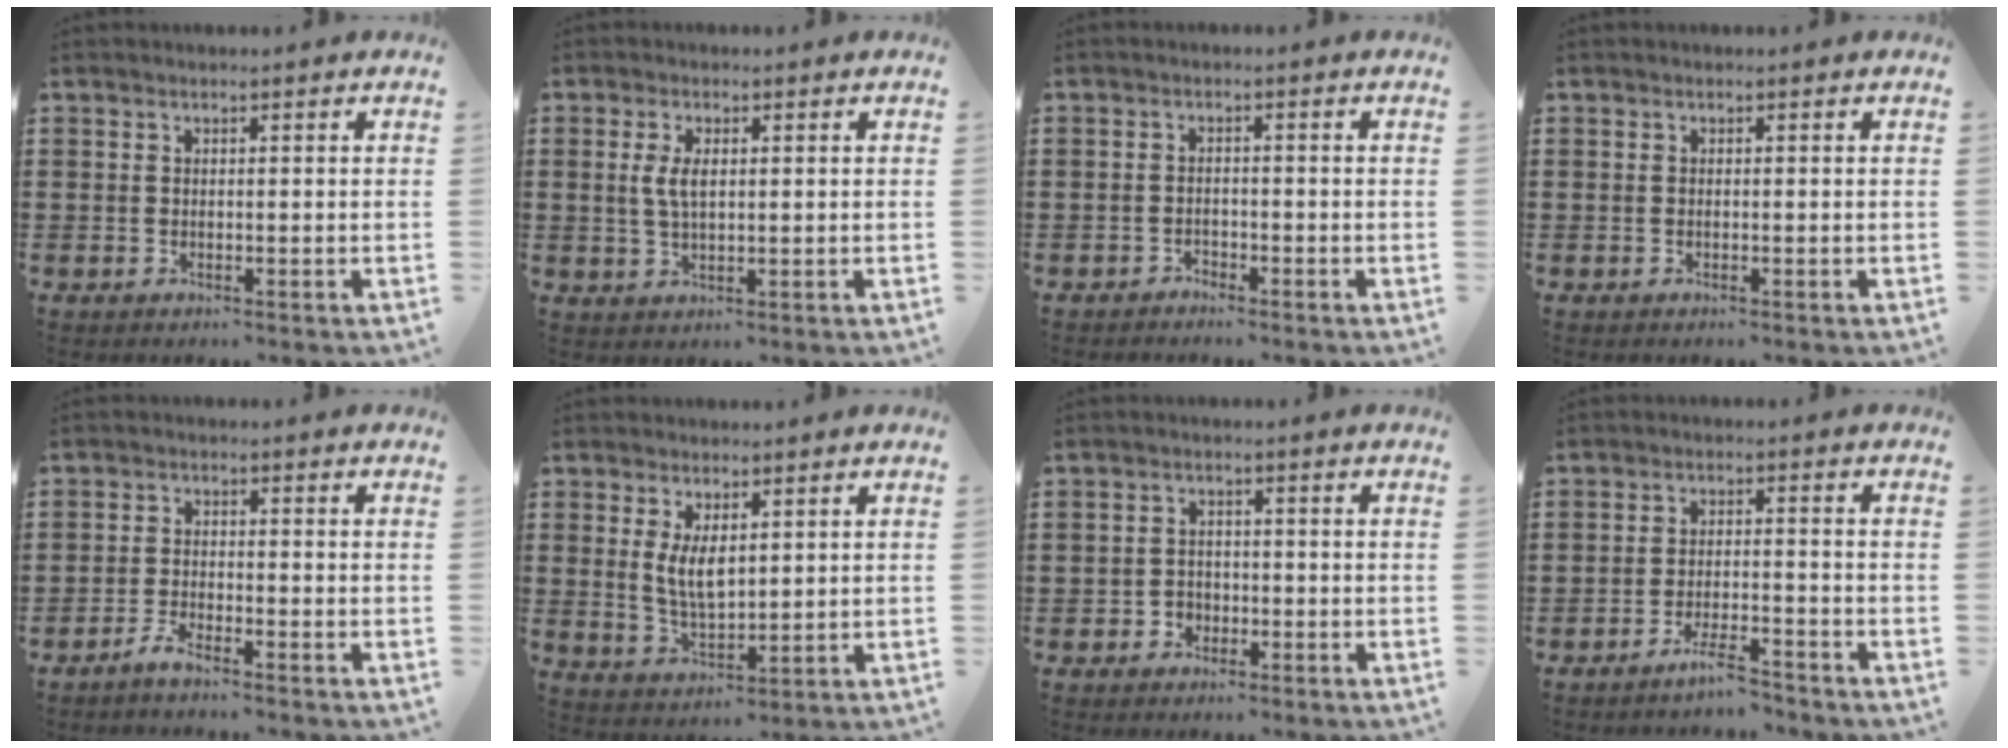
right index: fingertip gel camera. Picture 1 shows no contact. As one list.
[{"total": 3.8, "force": [0.7, 1.8, 3.3], "torque": [-0.068, 0.009, 0.010]}, {"total": 1.4, "force": [-1.4, 0.2, 0.0], "torque": [-0.005, 0.002, -0.031]}, {"total": 0.0}, {"total": 2.2, "force": [-2.1, -0.1, 0.8], "torque": [-0.023, -0.001, -0.043]}, {"total": 5.0, "force": [1.4, 2.4, 4.2], "torque": [-0.078, 0.002, 0.024]}, {"total": 2.0, "force": [-1.2, 1.6, 0.4], "torque": [-0.014, 0.002, -0.028]}, {"total": 4.1, "force": [-3.6, 0.2, 1.8], "torque": [-0.038, -0.001, -0.070]}]